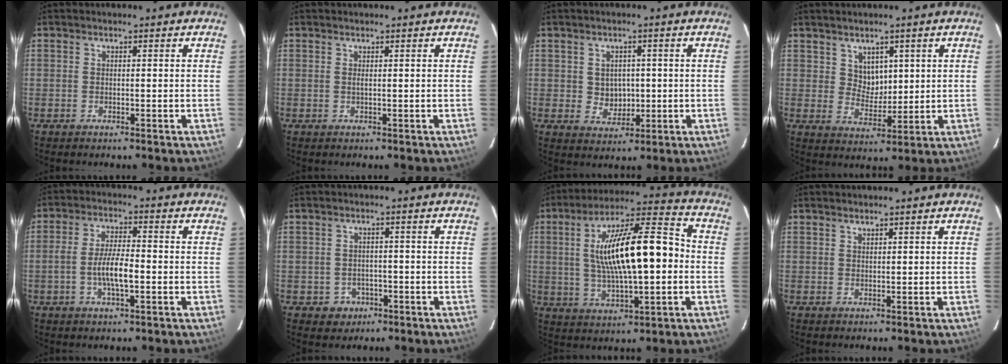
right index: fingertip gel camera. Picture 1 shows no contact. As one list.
[{"total": 0.5, "force": [0.4, -0.2, 0.3], "torque": [-0.009, -0.001, 0.005]}, {"total": 4.4, "force": [0.3, 3.9, 1.9], "torque": [-0.033, 0.007, 0.015]}, {"total": 4.8, "force": [2.5, 3.7, 1.8], "torque": [-0.024, 0.001, 0.052]}, {"total": 6.6, "force": [-1.6, 1.8, 6.1], "torque": [-0.121, 0.005, -0.029]}, {"total": 4.0, "force": [-1.5, 3.7, 0.6], "torque": [-0.022, 0.010, -0.011]}, {"total": 18.9, "force": [0.5, 5.5, 18.0], "torque": [-0.312, 0.024, 0.014]}, {"total": 0.9, "force": [0.8, 0.2, 0.2], "torque": [-0.003, 0.001, 0.016]}]